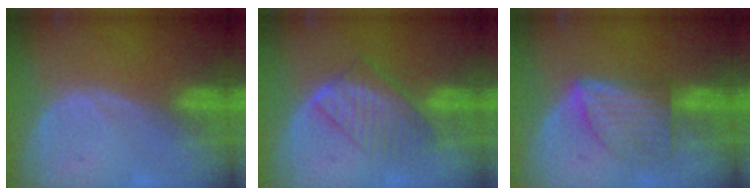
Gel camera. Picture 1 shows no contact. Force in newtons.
{"total": 7.1, "press": 6.5, "slide": 2.8}
{"total": 6.4, "press": 6.4, "slide": 0.1}